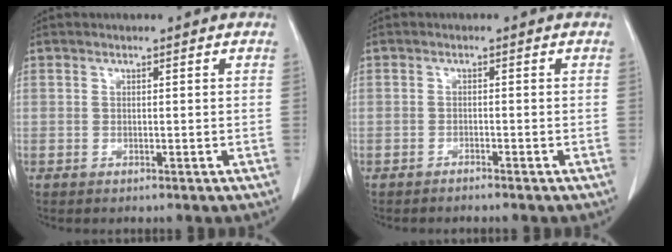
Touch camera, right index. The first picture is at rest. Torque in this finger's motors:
{"motor_torque": [-0.03, -0.06, 0.00, 0.01]}